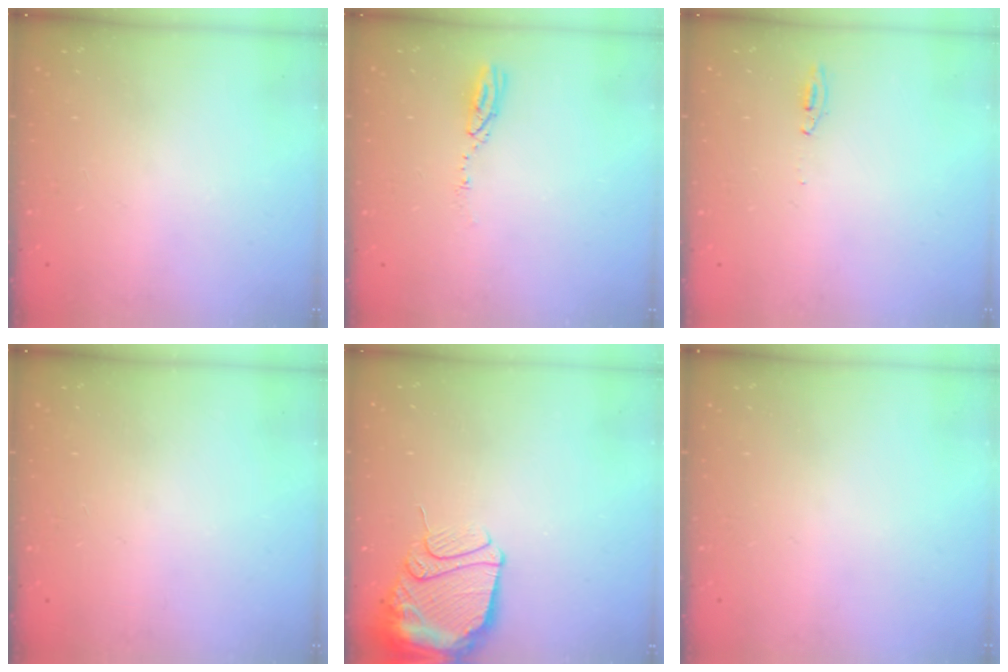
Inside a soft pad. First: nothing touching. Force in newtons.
{"total": 3.8, "press": 3.7, "slide": 0.2}
{"total": 3.3, "press": 3.1, "slide": 1.2}
{"total": 0.0}
{"total": 13.4, "press": 13.3, "slide": 1.6}
{"total": 0.0}